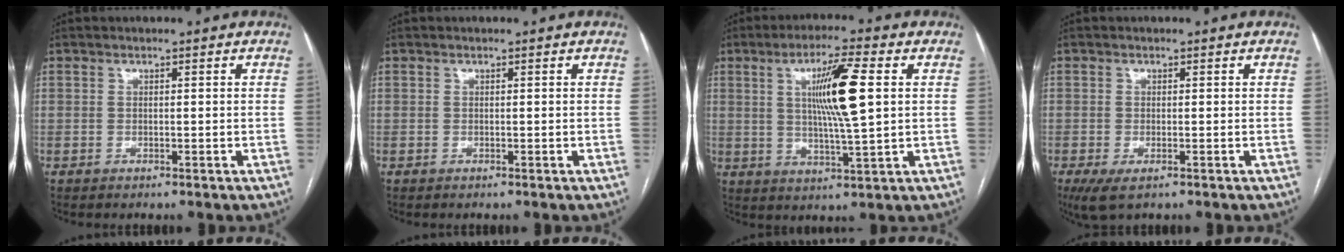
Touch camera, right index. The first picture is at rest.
{"total": 0.0}
{"total": 10.6, "force": [2.3, 0.2, 10.4], "torque": [-0.183, -0.002, 0.041]}
{"total": 3.3, "force": [-1.9, 1.0, 2.6], "torque": [-0.050, -0.010, -0.028]}